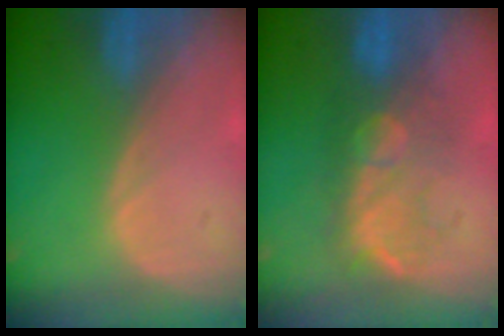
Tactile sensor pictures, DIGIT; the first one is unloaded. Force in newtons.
{"total": 8.0, "press": 7.9, "slide": 0.7}